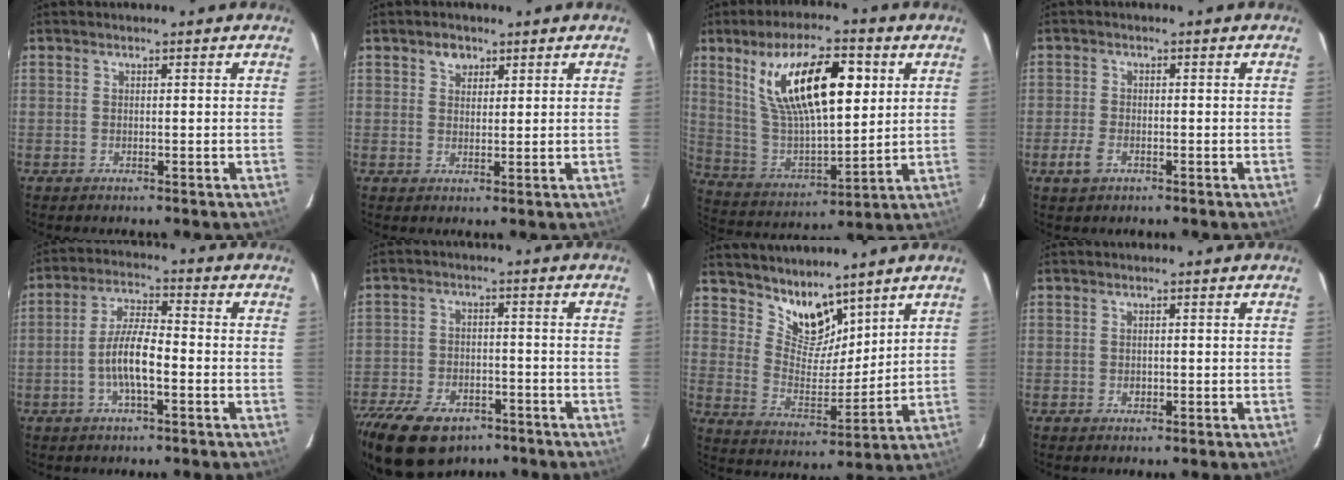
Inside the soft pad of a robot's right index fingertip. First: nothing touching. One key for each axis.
{"total": 2.7, "fx": 1.6, "fy": 2.0, "fz": 0.9, "tx": -0.009, "ty": 0.008, "tz": 0.028}
{"total": 19.5, "fx": 7.4, "fy": 7.4, "fz": 16.4, "tx": -0.291, "ty": 0.009, "tz": 0.148}
{"total": 3.4, "fx": -1.7, "fy": 1.9, "fz": 2.2, "tx": -0.056, "ty": -0.001, "tz": -0.034}
{"total": 7.8, "fx": -2.5, "fy": 1.9, "fz": 7.1, "tx": -0.144, "ty": 0.007, "tz": -0.047}
{"total": 19.5, "fx": -12.7, "fy": 10.9, "fz": 10.0, "tx": -0.241, "ty": -0.025, "tz": -0.201}
{"total": 9.8, "fx": 8.1, "fy": 4.5, "fz": 3.3, "tx": -0.057, "ty": -0.001, "tz": 0.159}
{"total": 1.0, "fx": -0.2, "fy": 0.8, "fz": 0.4, "tx": -0.005, "ty": 0.001, "tz": -0.003}